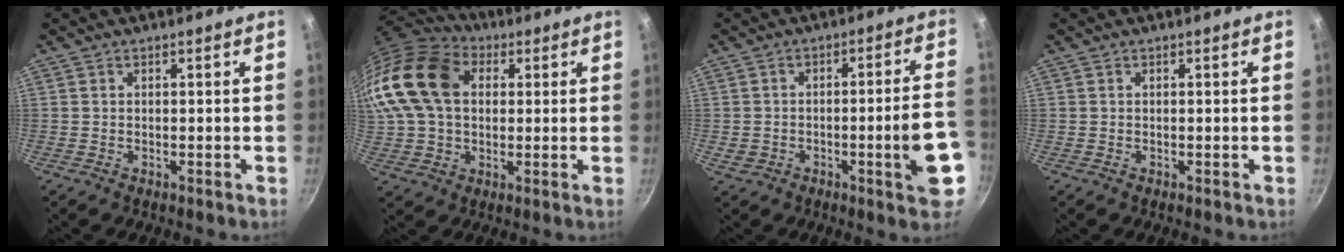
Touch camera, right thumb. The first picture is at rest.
{"total": 20.0, "force": [4.0, 14.2, 13.5], "torque": [-0.262, 0.028, 0.059]}
{"total": 10.3, "force": [-3.1, 2.5, 9.5], "torque": [-0.120, 0.027, -0.035]}
{"total": 0.0}